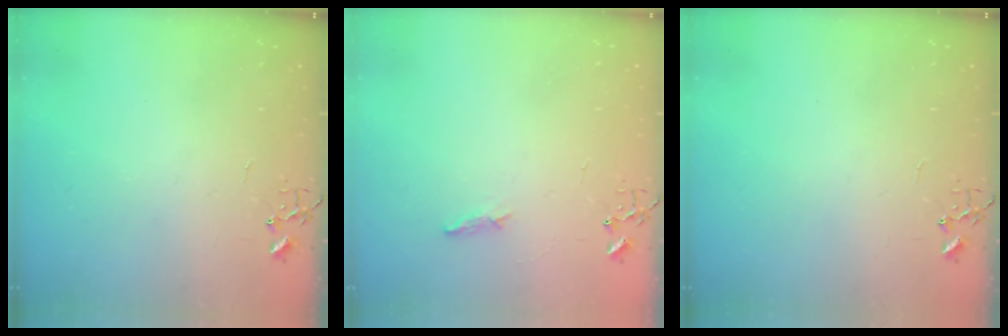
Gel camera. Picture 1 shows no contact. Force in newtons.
{"total": 5.9, "press": 5.8, "slide": 0.7}
{"total": 0.0}